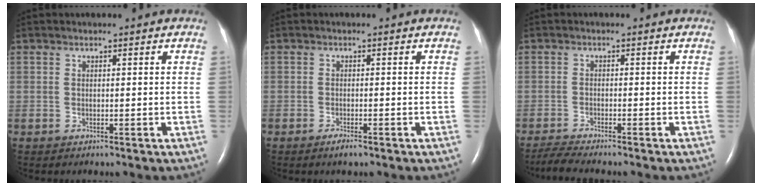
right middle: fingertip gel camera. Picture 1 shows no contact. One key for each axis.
{"total": 1.6, "fx": -1.2, "fy": 0.3, "fz": 1.0, "tx": -0.026, "ty": -0.004, "tz": -0.019}
{"total": 3.7, "fx": -3.5, "fy": -0.6, "fz": 1.2, "tx": -0.030, "ty": -0.018, "tz": -0.062}